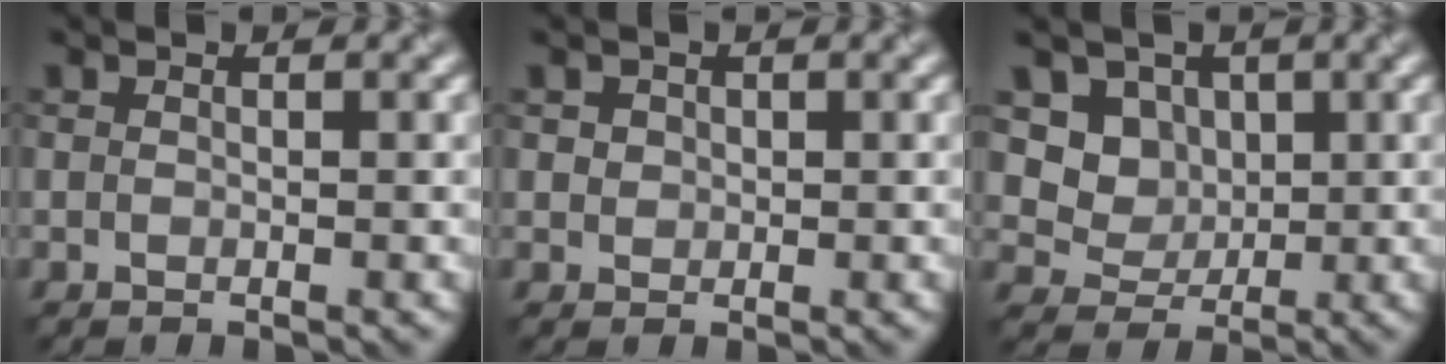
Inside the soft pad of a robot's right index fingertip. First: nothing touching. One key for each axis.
{"total": 1.1, "fx": 0.4, "fy": 0.9, "fz": 0.3, "tx": 0.000, "ty": -0.004, "tz": 0.012}
{"total": 4.2, "fx": 1.6, "fy": 3.6, "fz": 1.5, "tx": -0.035, "ty": -0.019, "tz": 0.036}